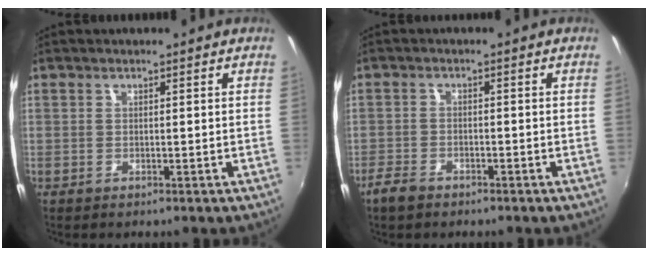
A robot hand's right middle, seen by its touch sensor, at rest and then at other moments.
{"total": 3.8, "force": [-3.0, 1.7, 1.7], "torque": [-0.052, -0.003, -0.059]}